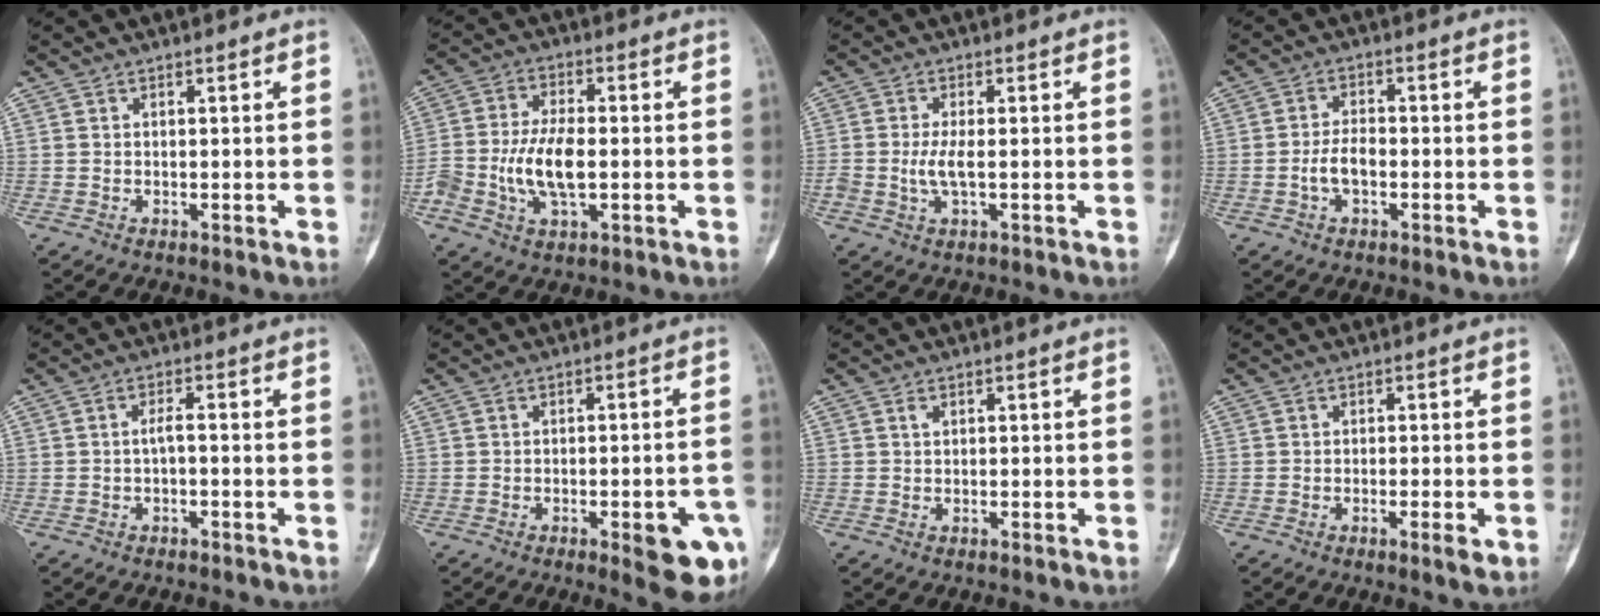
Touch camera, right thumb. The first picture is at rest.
{"total": 10.2, "force": [-1.6, 4.9, 8.8], "torque": [-0.180, 0.011, -0.032]}
{"total": 3.7, "force": [-0.4, 1.2, 3.5], "torque": [-0.081, -0.003, -0.009]}
{"total": 4.2, "force": [-1.2, 2.3, 3.2], "torque": [-0.061, 0.016, -0.025]}
{"total": 1.9, "force": [-0.5, 0.7, 1.6], "torque": [-0.027, 0.012, -0.010]}
{"total": 10.4, "force": [-4.1, 3.1, 9.1], "torque": [-0.095, 0.013, -0.043]}
{"total": 0.6, "force": [0.3, 0.5, 0.3], "torque": [-0.005, 0.000, 0.004]}
{"total": 2.8, "force": [-1.1, 0.6, 2.5], "torque": [-0.043, -0.004, -0.017]}